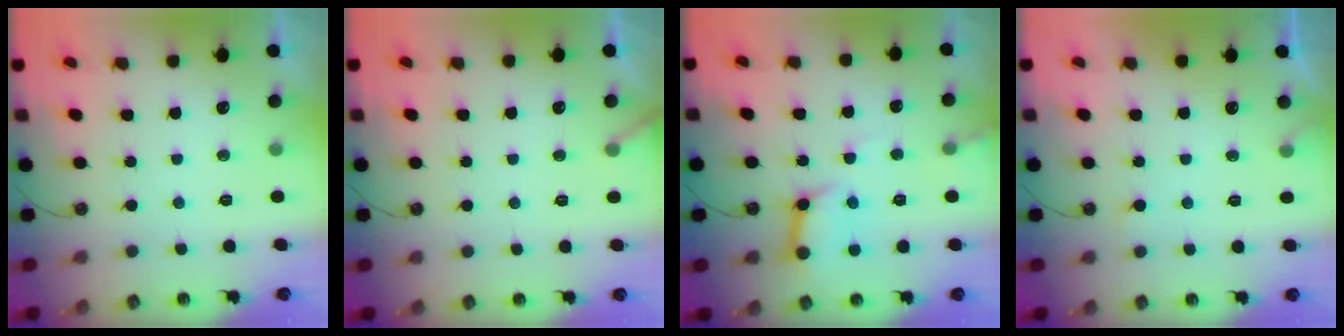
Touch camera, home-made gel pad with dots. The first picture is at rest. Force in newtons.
{"total": 4.0, "press": 4.0, "slide": 0.3}
{"total": 10.9, "press": 10.8, "slide": 1.5}
{"total": 6.0, "press": 6.0, "slide": 0.3}